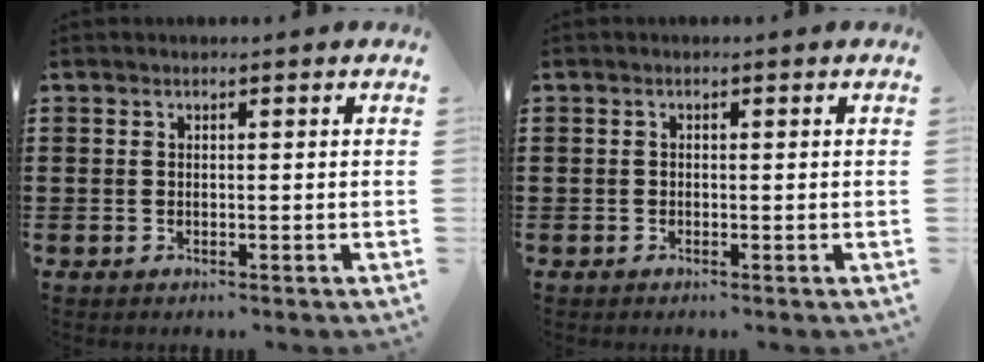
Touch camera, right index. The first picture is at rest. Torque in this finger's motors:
{"motor_torque": [0.22, 0.19, -0.01, -0.01]}